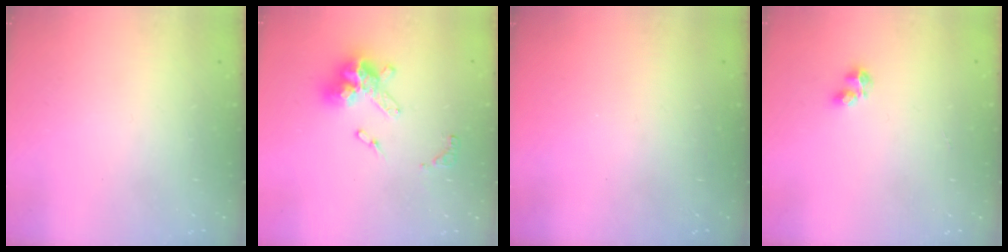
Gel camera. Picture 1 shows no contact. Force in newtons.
{"total": 14.1, "press": 14.1, "slide": 0.9}
{"total": 0.0}
{"total": 2.1, "press": 2.0, "slide": 0.8}